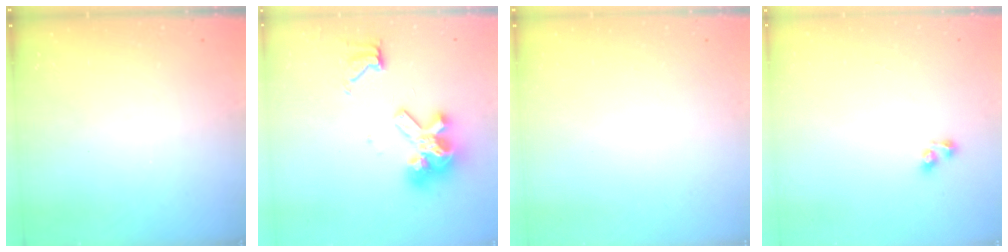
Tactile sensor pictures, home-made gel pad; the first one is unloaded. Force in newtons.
{"total": 11.6, "press": 11.5, "slide": 1.6}
{"total": 0.0}
{"total": 3.3, "press": 3.2, "slide": 0.7}